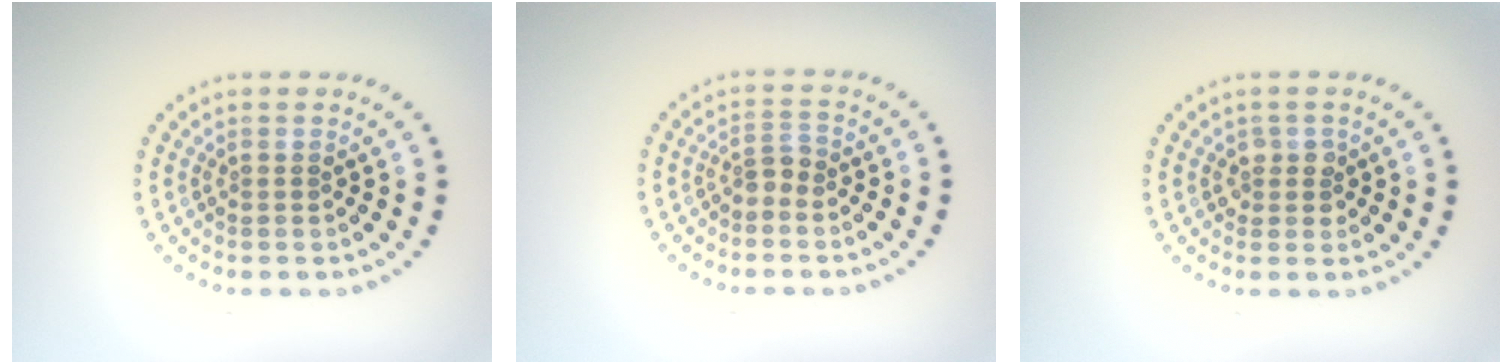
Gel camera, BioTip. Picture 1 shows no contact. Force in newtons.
{"total": 1.6, "press": 1.3, "slide": 0.9}
{"total": 1.5, "press": 1.4, "slide": 0.6}